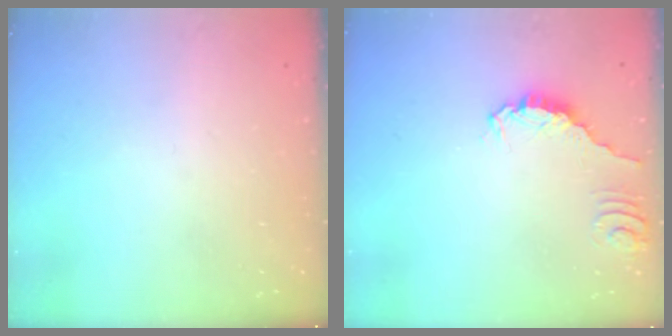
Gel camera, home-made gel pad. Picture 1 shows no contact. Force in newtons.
{"total": 0.0}